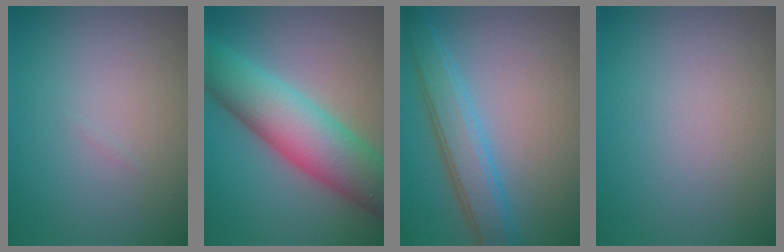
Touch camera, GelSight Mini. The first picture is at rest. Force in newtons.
{"total": 10.1, "press": 10.1, "slide": 0.3}
{"total": 4.5, "press": 4.5, "slide": 0.1}
{"total": 0.0}